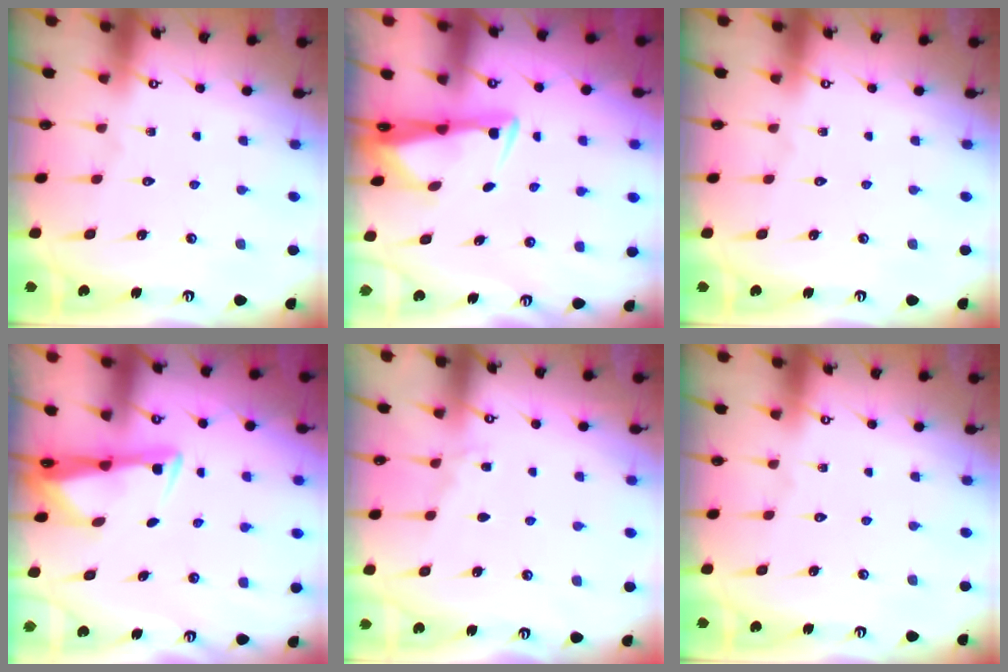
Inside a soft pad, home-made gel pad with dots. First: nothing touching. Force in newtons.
{"total": 3.0, "press": 2.8, "slide": 0.9}
{"total": 0.0}
{"total": 3.2, "press": 3.1, "slide": 0.8}
{"total": 5.1, "press": 5.1, "slide": 0.6}
{"total": 0.0}